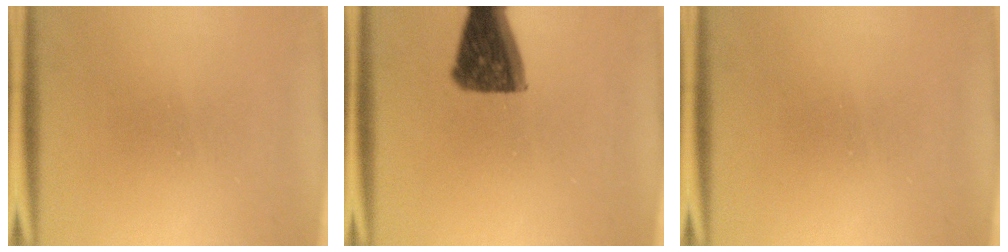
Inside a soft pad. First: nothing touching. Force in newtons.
{"total": 11.1}
{"total": 0.0}